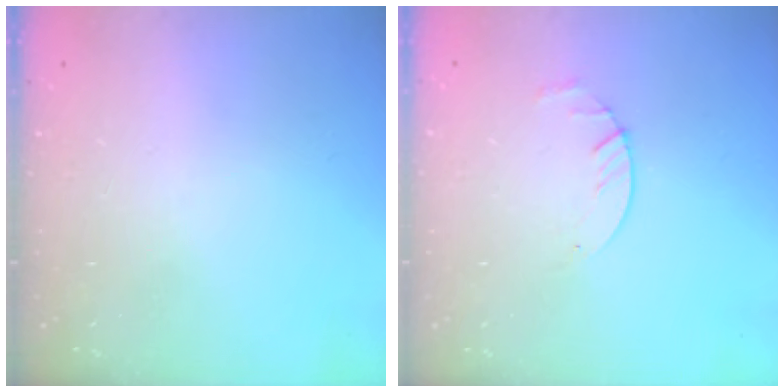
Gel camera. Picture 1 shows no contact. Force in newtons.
{"total": 2.9, "press": 2.9, "slide": 0.4}